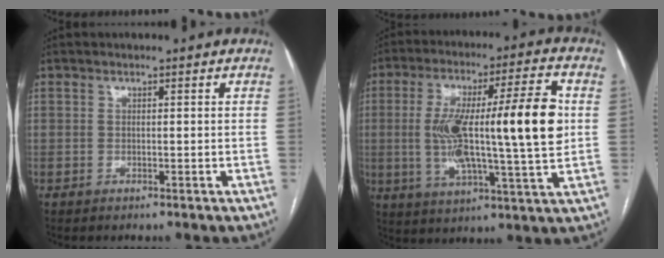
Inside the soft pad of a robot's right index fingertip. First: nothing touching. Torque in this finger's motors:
{"motor_torque": [1.49, -0.65, 0.59, 0.21]}